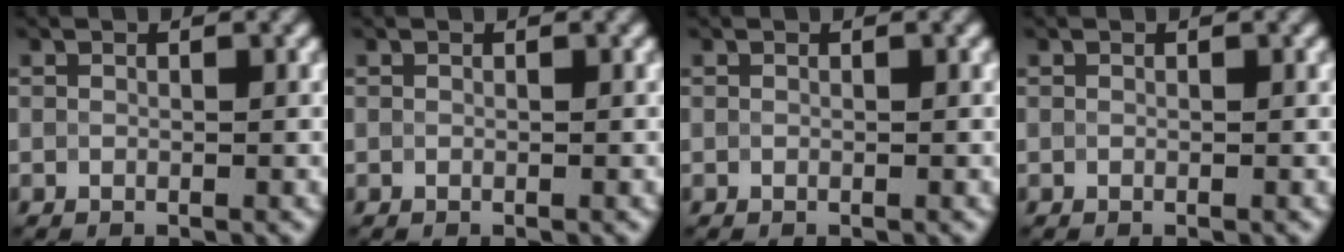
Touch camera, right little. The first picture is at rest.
{"total": 0.0}
{"total": 0.0}
{"total": 0.0}